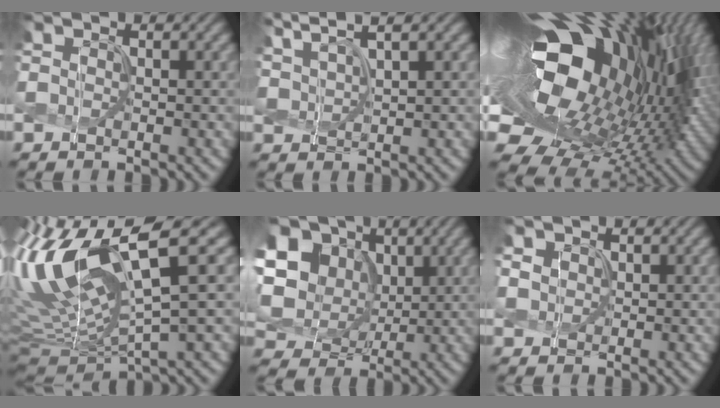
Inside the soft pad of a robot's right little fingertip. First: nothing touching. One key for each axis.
{"total": 5.3, "fx": 4.3, "fy": 1.0, "fz": 2.9, "tx": -0.080, "ty": 0.018, "tz": 0.072}
{"total": 22.1, "fx": 4.3, "fy": 12.6, "fz": 17.6, "tx": -0.330, "ty": -0.017, "tz": 0.069}
{"total": 15.4, "fx": 3.8, "fy": 4.7, "fz": 14.2, "tx": -0.300, "ty": 0.019, "tz": 0.086}
{"total": 14.2, "fx": 3.8, "fy": 11.4, "fz": 7.6, "tx": -0.193, "ty": 0.023, "tz": 0.074}
{"total": 1.3, "fx": 0.8, "fy": 1.0, "fz": 0.3, "tx": -0.013, "ty": -0.003, "tz": 0.018}